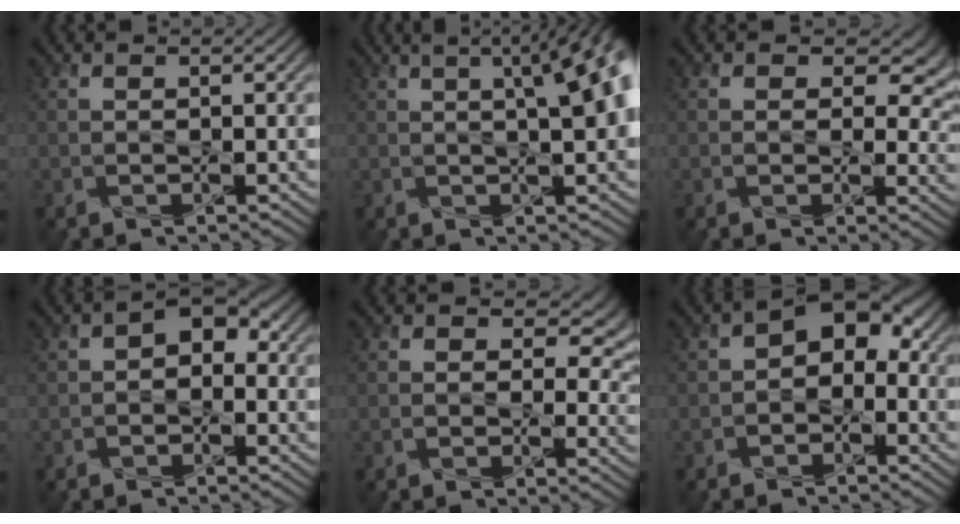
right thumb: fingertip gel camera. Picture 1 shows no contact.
{"total": 9.5, "force": [1.7, 2.8, 9.0], "torque": [-0.079, 0.038, 0.001]}
{"total": 5.6, "force": [1.4, 3.9, 3.8], "torque": [-0.050, -0.011, 0.011]}
{"total": 3.5, "force": [-0.4, 2.5, 2.4], "torque": [-0.032, 0.005, -0.016]}
{"total": 5.1, "force": [1.1, 3.7, 3.3], "torque": [-0.043, -0.011, 0.006]}
{"total": 5.5, "force": [-0.8, 3.8, 3.9], "torque": [-0.046, 0.012, -0.028]}